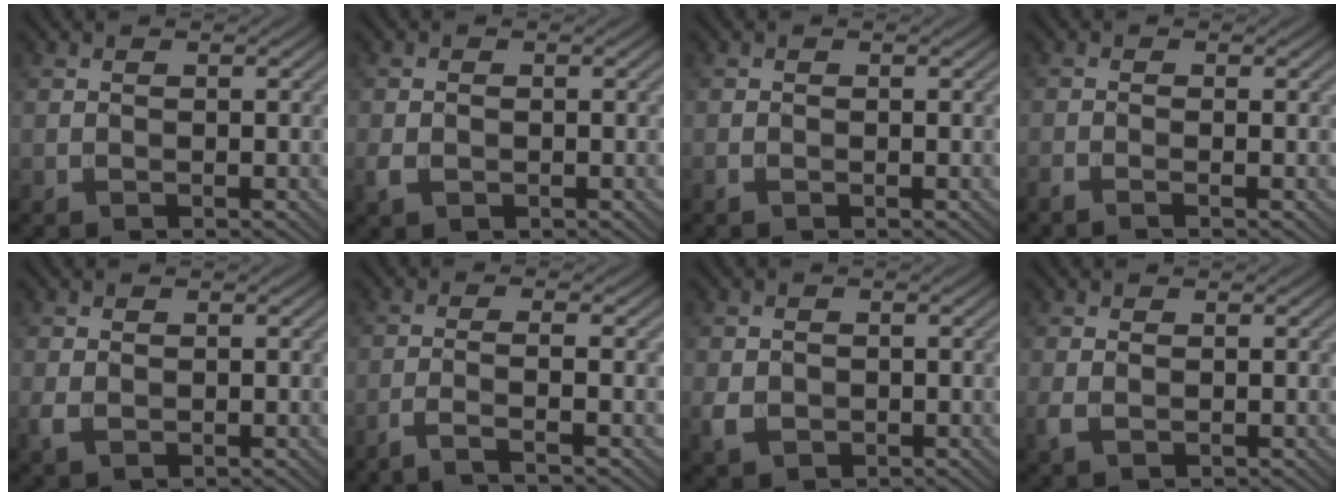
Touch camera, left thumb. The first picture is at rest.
{"total": 1.9, "force": [-0.5, 1.3, 1.3], "torque": [-0.031, -0.003, -0.010]}
{"total": 0.7, "force": [-0.4, 0.3, 0.4], "torque": [-0.011, -0.002, -0.007]}
{"total": 1.4, "force": [-0.9, 0.0, 1.1], "torque": [-0.021, 0.001, -0.025]}
{"total": 1.7, "force": [0.0, 1.1, 1.2], "torque": [-0.032, -0.003, 0.003]}
{"total": 3.3, "force": [-1.9, 0.3, 2.7], "torque": [-0.037, 0.008, -0.060]}
{"total": 2.4, "force": [-0.5, 1.9, 1.4], "torque": [-0.033, -0.007, -0.009]}
{"total": 1.6, "force": [-0.1, 0.9, 1.4], "torque": [-0.036, -0.001, 0.000]}